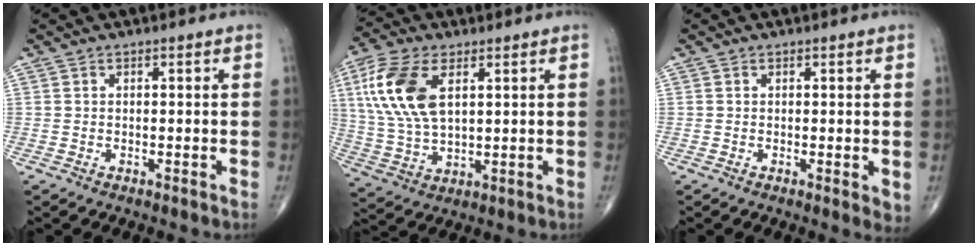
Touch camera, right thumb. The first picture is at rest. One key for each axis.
{"total": 14.6, "fx": 4.7, "fy": 7.6, "fz": 11.6, "tx": -0.251, "ty": -0.005, "tz": 0.096}
{"total": 2.2, "fx": 0.0, "fy": 0.8, "fz": 2.0, "tx": -0.029, "ty": -0.009, "tz": -0.002}